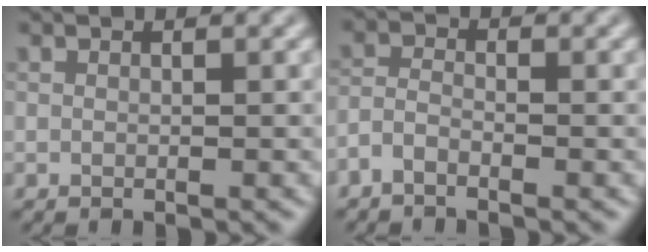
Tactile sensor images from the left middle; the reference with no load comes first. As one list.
[{"total": 2.0, "force": [-1.8, 0.4, 0.7], "torque": [-0.022, 0.002, -0.036]}]